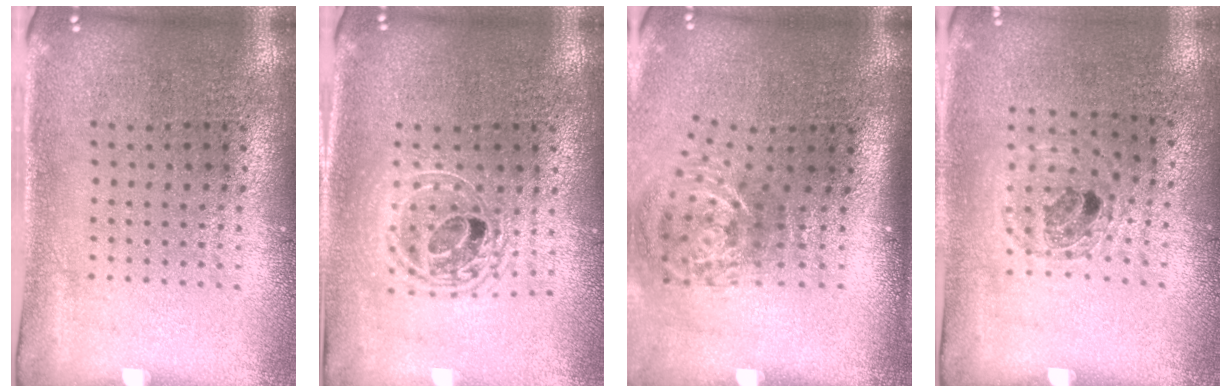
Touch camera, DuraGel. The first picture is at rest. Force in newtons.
{"total": 1.7, "press": 1.4, "slide": 1.0}
{"total": 2.1, "press": 1.3, "slide": 1.7}
{"total": 0.9, "press": 0.9, "slide": 0.1}